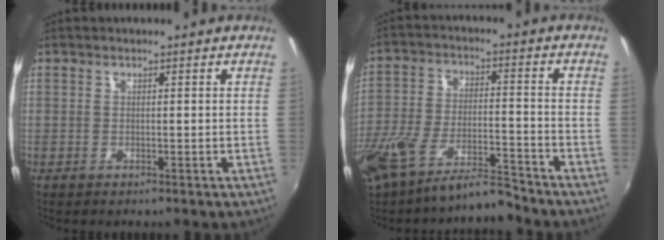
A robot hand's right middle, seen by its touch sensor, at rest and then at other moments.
{"total": 12.2, "force": [-10.3, 2.2, 6.2], "torque": [-0.138, -0.014, -0.188]}